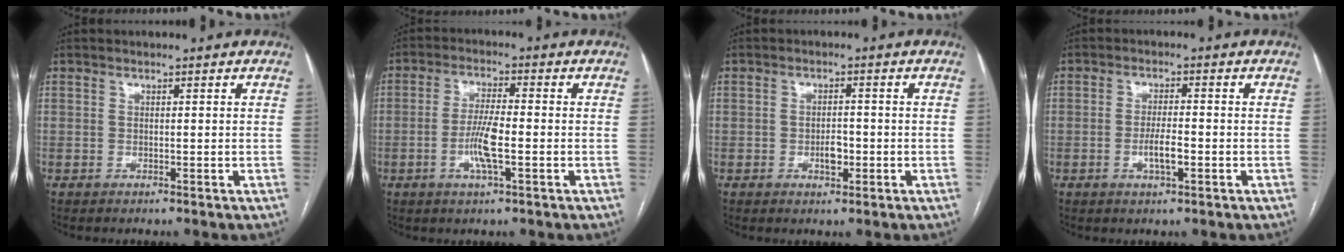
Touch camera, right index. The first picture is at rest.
{"total": 6.3, "force": [-1.8, 0.8, 6.0], "torque": [-0.123, -0.002, -0.034]}
{"total": 2.8, "force": [-0.9, 1.2, 2.3], "torque": [-0.039, 0.003, -0.011]}
{"total": 3.6, "force": [-1.2, 0.7, 3.3], "torque": [-0.063, -0.001, -0.020]}